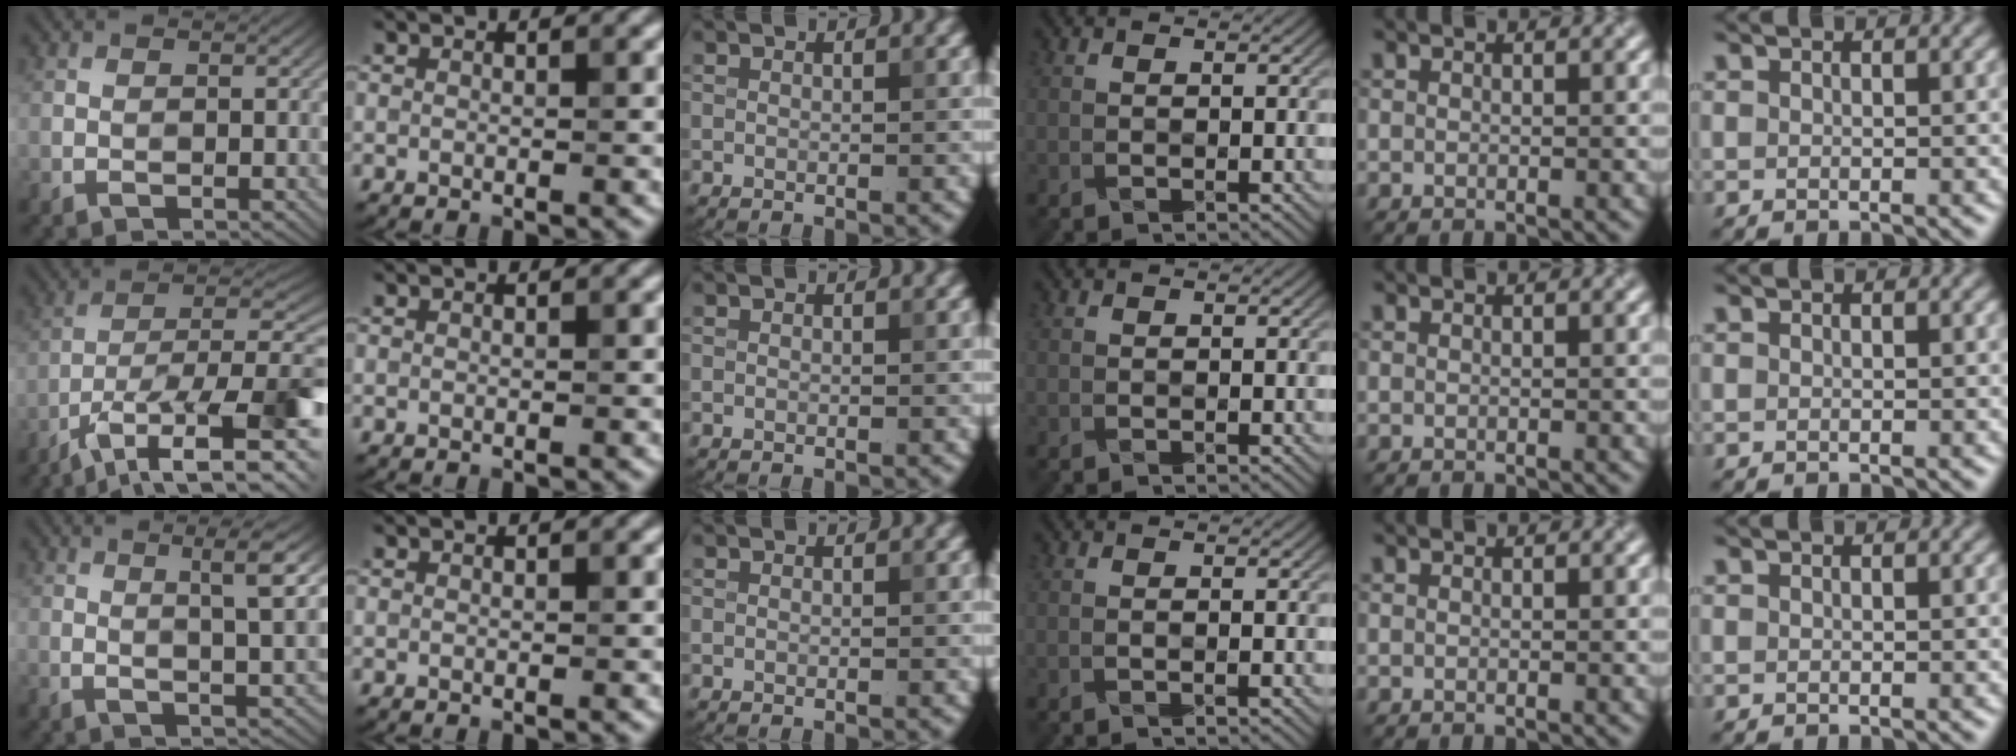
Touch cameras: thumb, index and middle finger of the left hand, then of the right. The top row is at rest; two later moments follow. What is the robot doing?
{"motion": "wrap", "object": "bandana"}